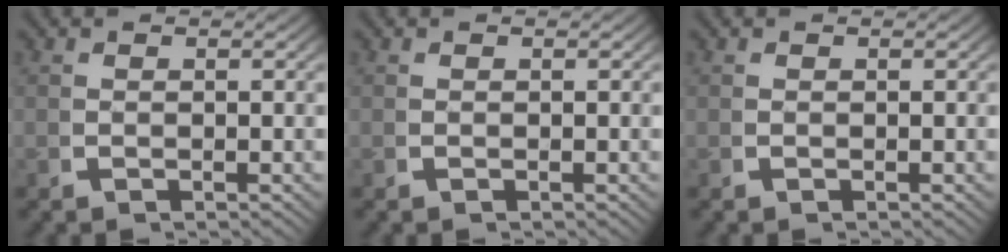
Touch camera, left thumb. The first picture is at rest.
{"total": 0.0}
{"total": 0.0}